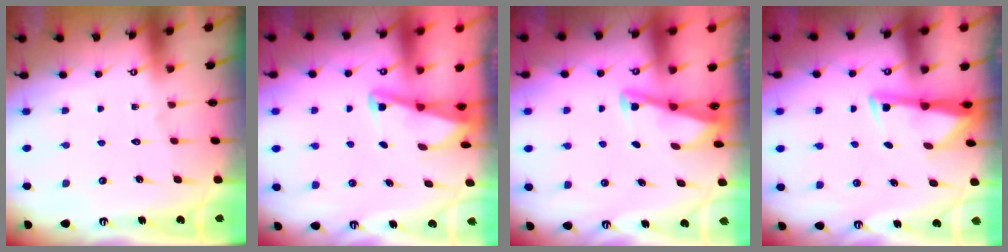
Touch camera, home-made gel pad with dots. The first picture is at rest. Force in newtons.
{"total": 2.0, "press": 2.0, "slide": 0.4}
{"total": 3.0, "press": 3.0, "slide": 0.3}
{"total": 3.1, "press": 3.1, "slide": 0.4}